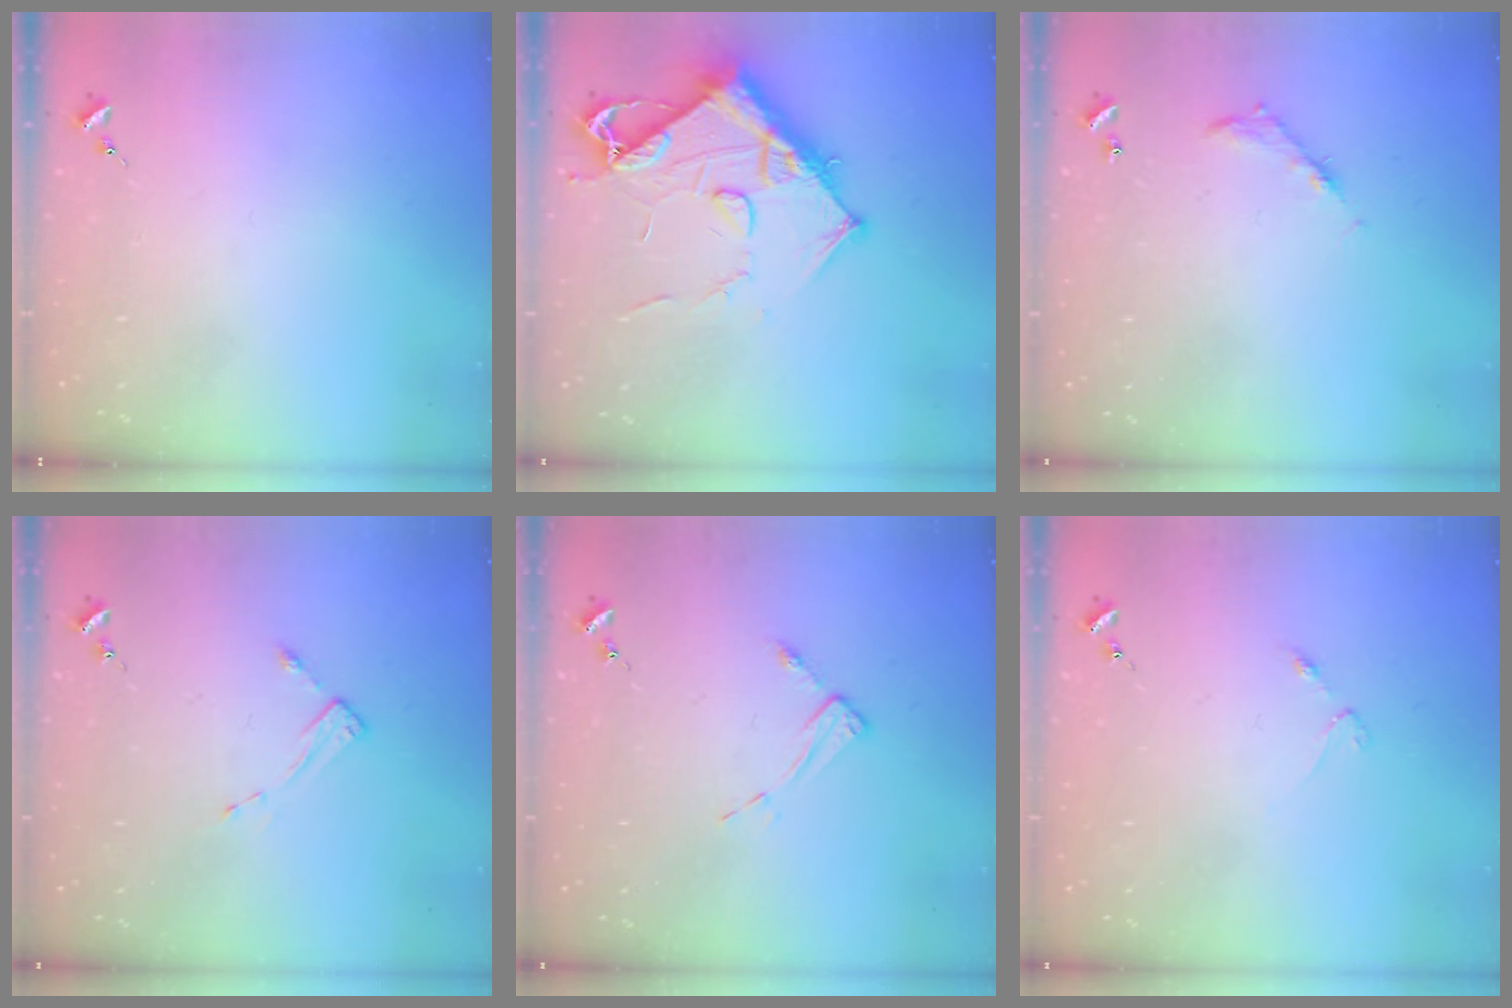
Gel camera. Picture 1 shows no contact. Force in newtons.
{"total": 13.1, "press": 13.1, "slide": 1.4}
{"total": 5.3, "press": 5.3, "slide": 0.4}
{"total": 2.6, "press": 2.6, "slide": 0.3}
{"total": 5.3, "press": 5.2, "slide": 0.1}
{"total": 2.5, "press": 2.4, "slide": 0.4}